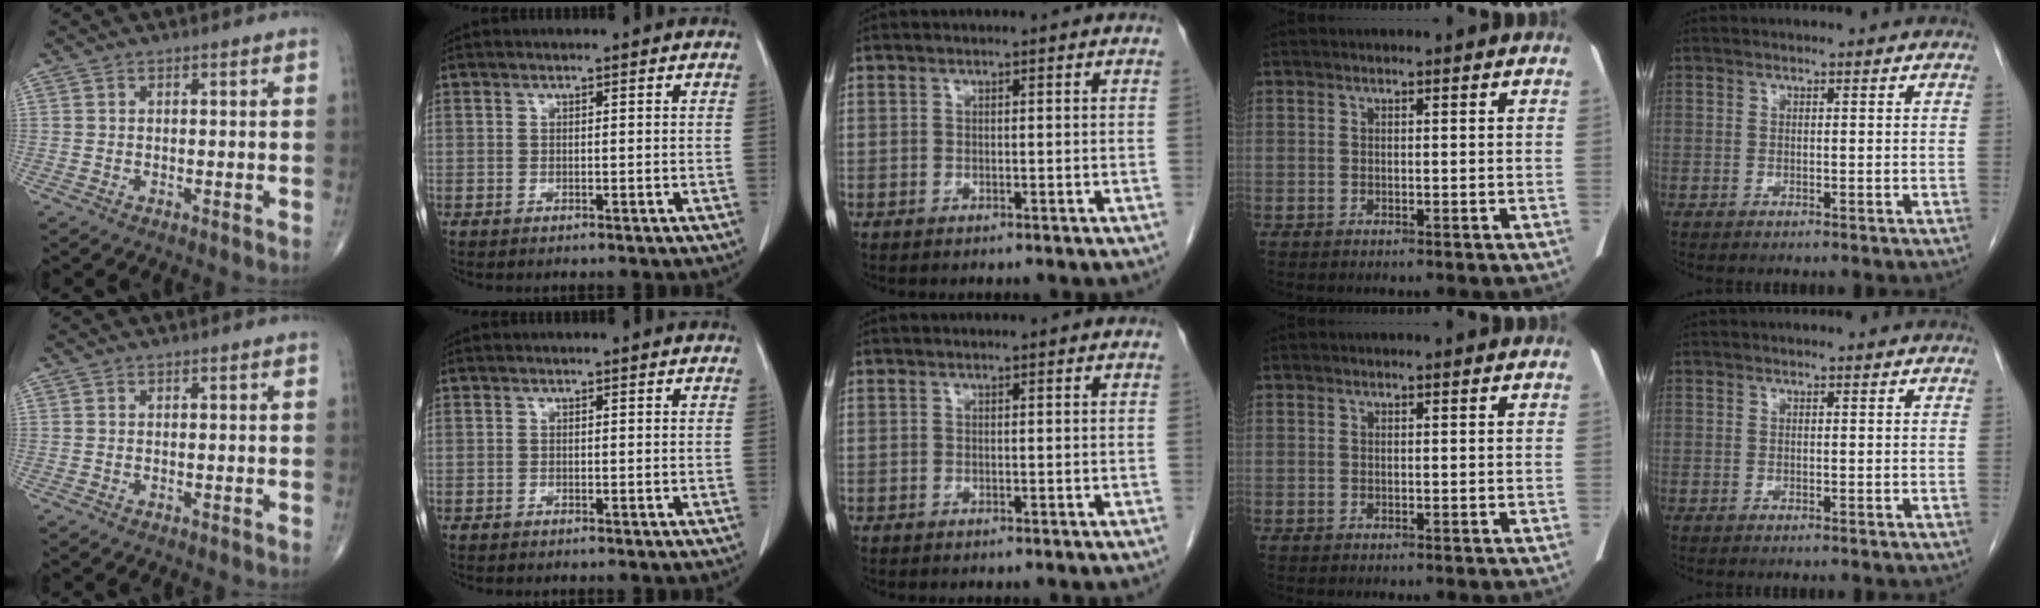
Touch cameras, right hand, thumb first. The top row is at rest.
{}